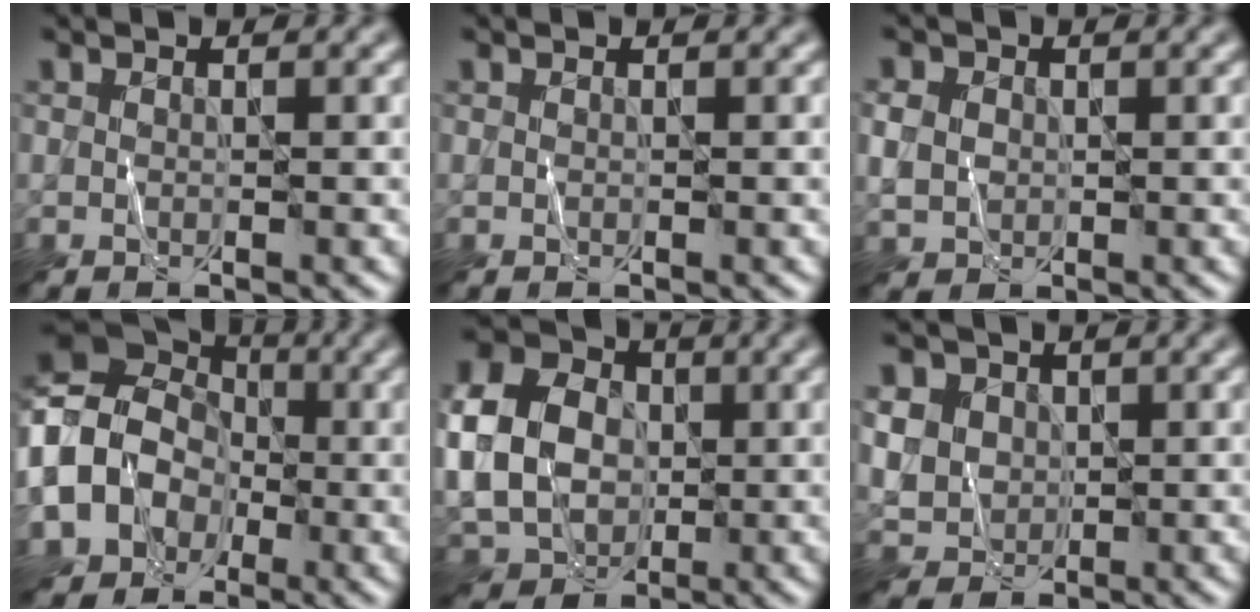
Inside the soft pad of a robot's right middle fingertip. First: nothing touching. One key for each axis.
{"total": 0.0}
{"total": 2.5, "fx": 0.2, "fy": 2.2, "fz": 1.2, "tx": -0.030, "ty": 0.000, "tz": 0.004}
{"total": 12.2, "fx": -3.1, "fy": 10.7, "fz": 4.9, "tx": -0.121, "ty": -0.007, "tz": -0.082}
{"total": 10.5, "fx": 0.1, "fy": 8.1, "fz": 6.6, "tx": -0.157, "ty": 0.005, "tz": -0.008}
{"total": 6.5, "fx": 2.2, "fy": 5.5, "fz": 2.7, "tx": -0.075, "ty": 0.021, "tz": 0.037}